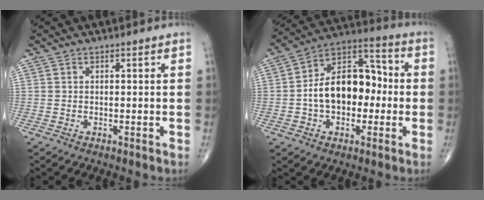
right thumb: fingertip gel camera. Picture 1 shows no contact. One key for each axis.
{"total": 16.7, "fx": -1.1, "fy": 10.7, "fz": 12.7, "tx": -0.178, "ty": 0.046, "tz": -0.026}